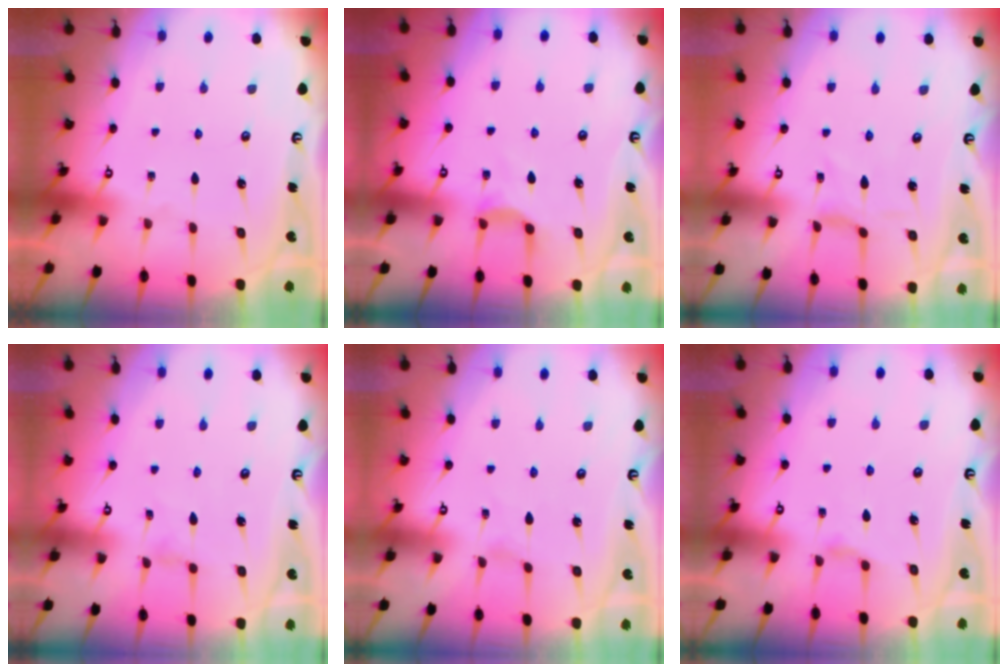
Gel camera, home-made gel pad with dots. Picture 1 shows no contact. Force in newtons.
{"total": 3.2, "press": 3.2, "slide": 0.4}
{"total": 0.9, "press": 0.9, "slide": 0.3}
{"total": 0.0}
{"total": 0.0}
{"total": 2.3, "press": 2.3, "slide": 0.4}